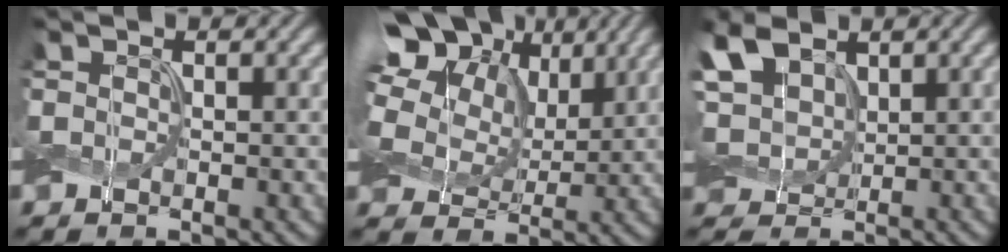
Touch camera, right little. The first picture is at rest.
{"total": 14.9, "force": [5.0, 11.0, 8.8], "torque": [-0.227, 0.048, 0.086]}
{"total": 4.9, "force": [1.9, 3.3, 3.2], "torque": [-0.086, 0.013, 0.028]}